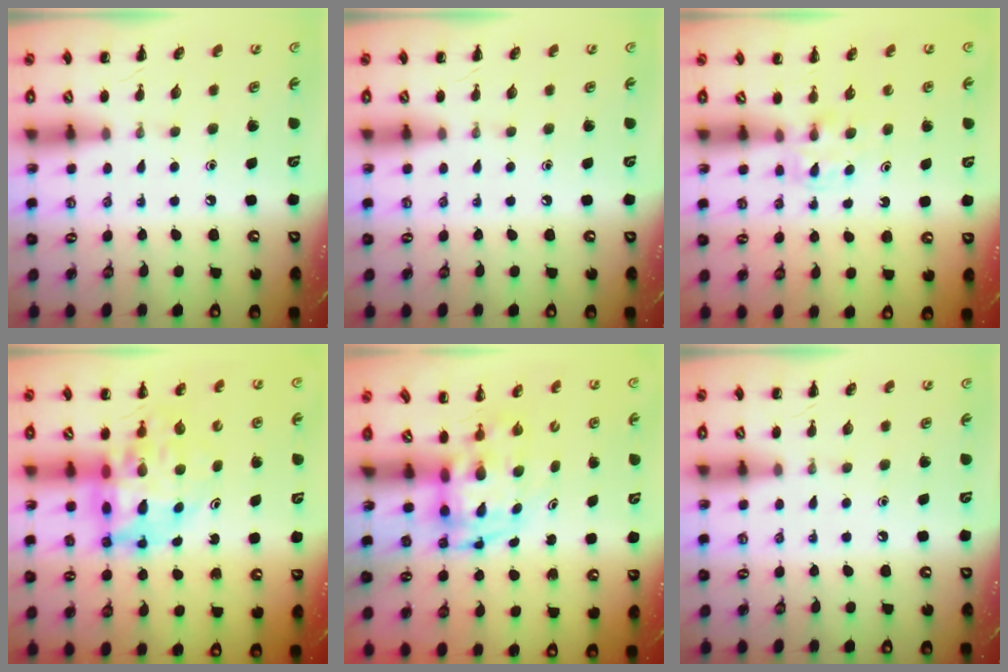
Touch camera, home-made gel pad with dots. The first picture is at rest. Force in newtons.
{"total": 0.0}
{"total": 3.0, "press": 2.8, "slide": 1.0}
{"total": 13.3, "press": 12.7, "slide": 3.8}
{"total": 3.5, "press": 3.4, "slide": 0.7}
{"total": 0.0}